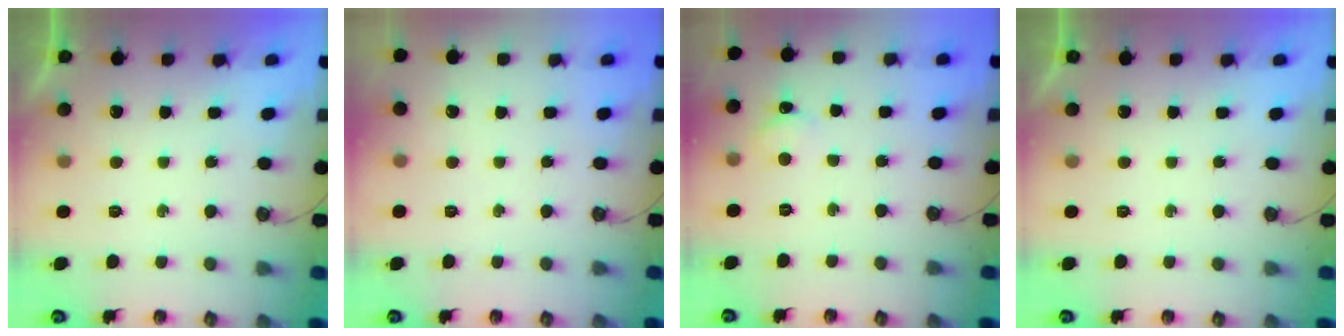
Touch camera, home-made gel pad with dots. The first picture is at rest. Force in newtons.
{"total": 0.0}
{"total": 2.0, "press": 2.0, "slide": 0.3}
{"total": 0.0}